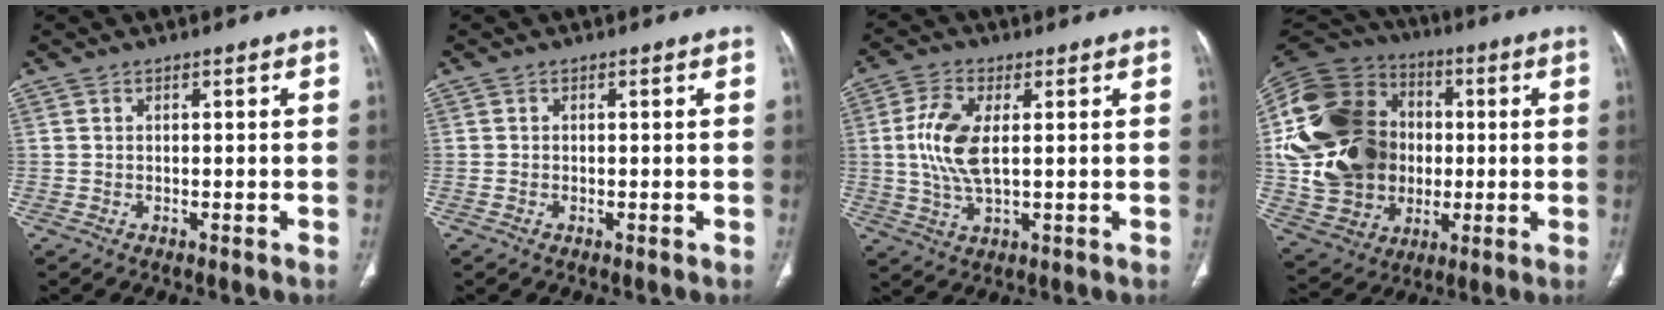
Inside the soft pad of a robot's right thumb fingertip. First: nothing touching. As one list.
[{"total": 0.0}, {"total": 9.2, "force": [1.0, 4.1, 8.1], "torque": [-0.185, -0.005, 0.022]}, {"total": 28.2, "force": [0.7, 21.8, 17.8], "torque": [-0.357, 0.022, 0.026]}]